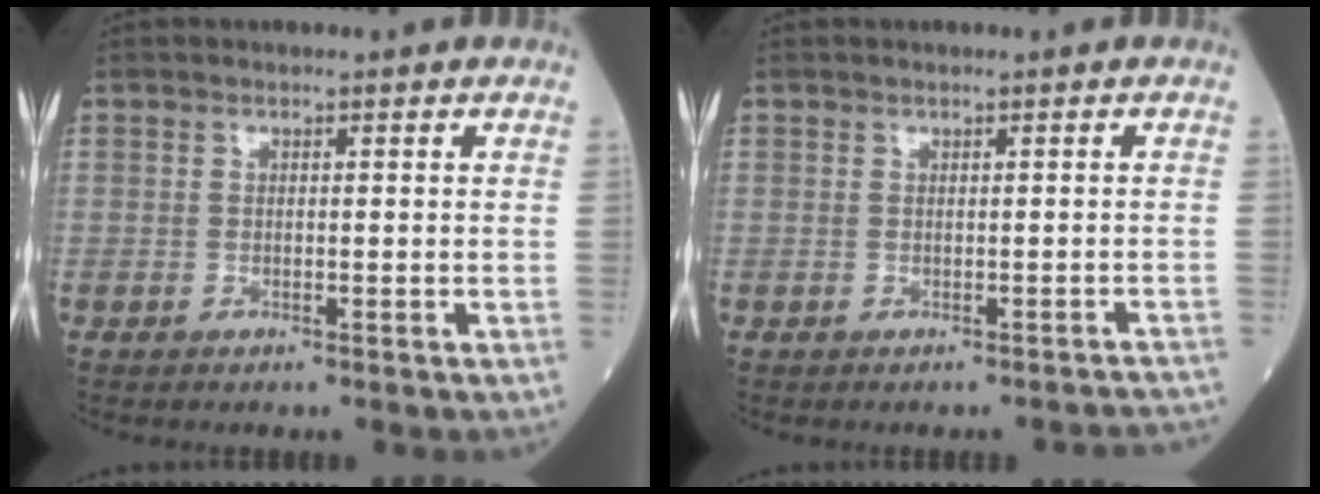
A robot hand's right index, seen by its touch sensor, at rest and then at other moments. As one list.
[{"total": 2.9, "force": [-2.8, 0.6, 0.3], "torque": [0.012, -0.005, -0.022]}]